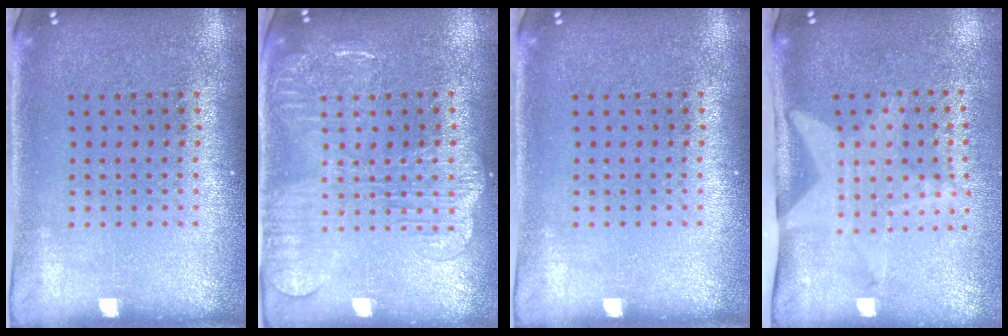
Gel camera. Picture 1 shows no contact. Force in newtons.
{"total": 1.9, "press": 1.8, "slide": 0.5}
{"total": 0.0}
{"total": 2.1, "press": 1.5, "slide": 1.4}